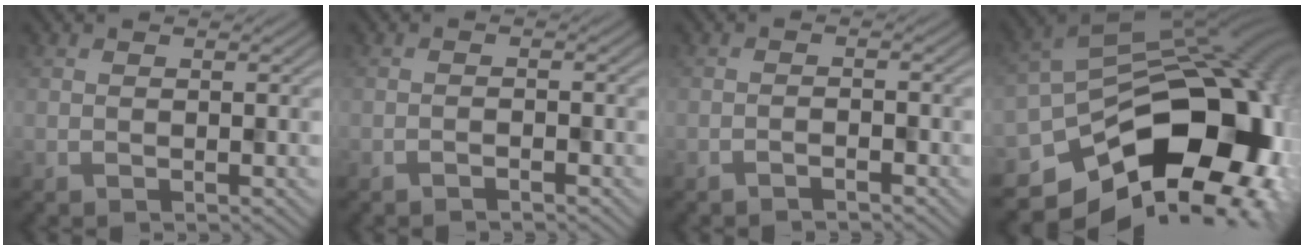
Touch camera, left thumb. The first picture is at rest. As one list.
[{"total": 0.9, "force": [-0.8, 0.0, -0.3], "torque": [0.006, 0.005, -0.017]}, {"total": 1.1, "force": [-1.1, 0.0, -0.1], "torque": [0.003, 0.008, -0.022]}, {"total": 19.0, "force": [-8.3, 12.4, 11.7], "torque": [-0.171, -0.025, -0.104]}]